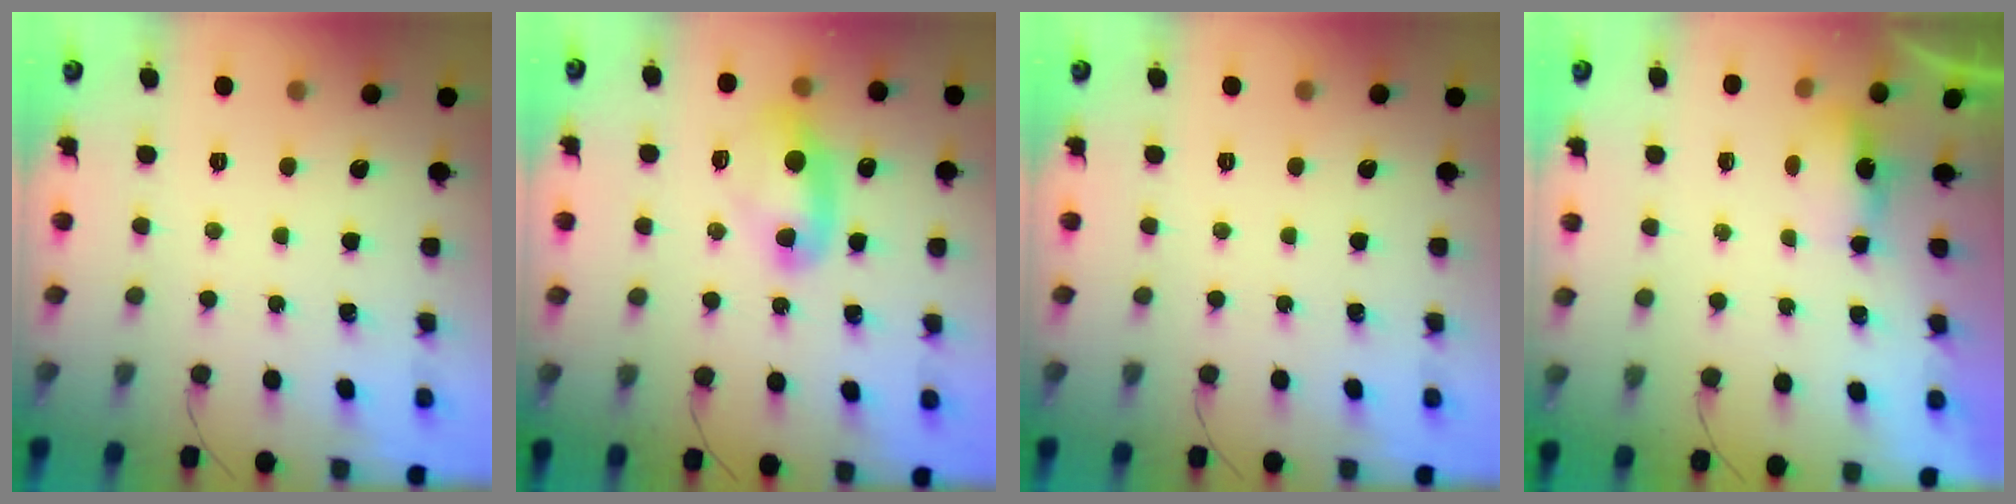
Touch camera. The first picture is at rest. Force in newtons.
{"total": 10.6, "press": 10.4, "slide": 2.1}
{"total": 0.0}
{"total": 3.7, "press": 3.7, "slide": 0.6}